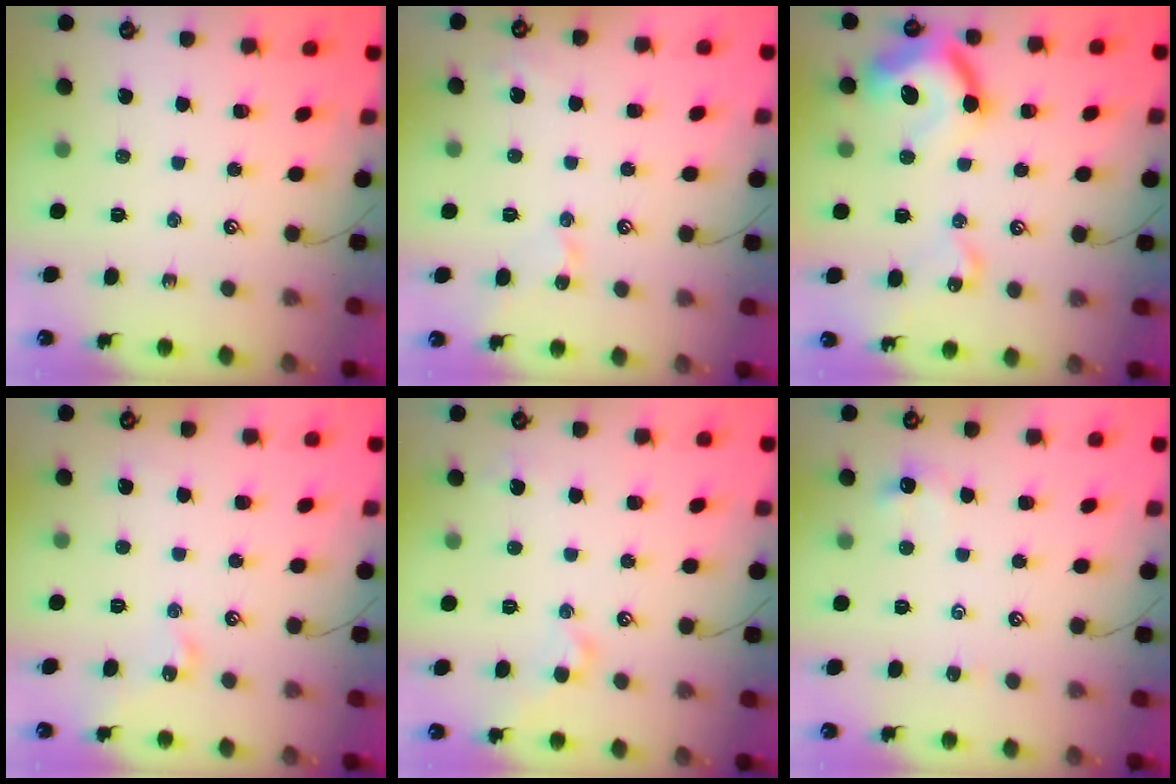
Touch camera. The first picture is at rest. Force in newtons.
{"total": 3.0, "press": 3.0, "slide": 0.5}
{"total": 16.8, "press": 16.7, "slide": 1.7}
{"total": 2.0, "press": 1.9, "slide": 0.3}
{"total": 1.1, "press": 1.1, "slide": 0.4}
{"total": 0.9, "press": 0.8, "slide": 0.4}